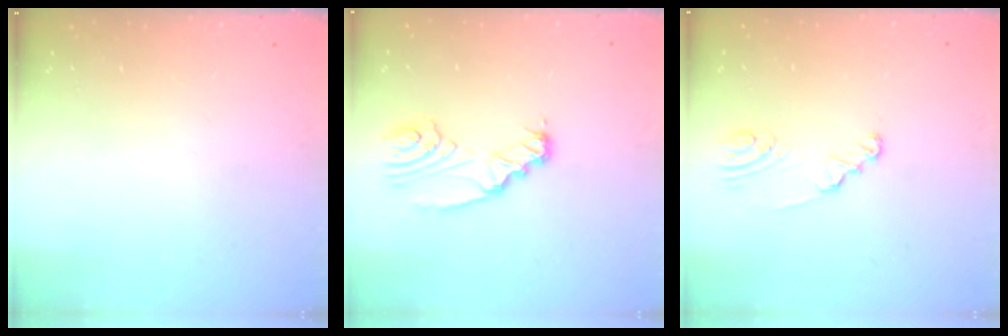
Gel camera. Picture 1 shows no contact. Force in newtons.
{"total": 7.6, "press": 7.6, "slide": 0.6}
{"total": 2.5, "press": 2.5, "slide": 0.3}